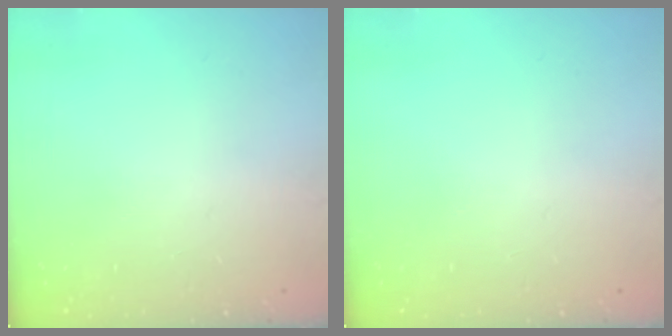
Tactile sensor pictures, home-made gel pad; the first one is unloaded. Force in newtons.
{"total": 0.0}